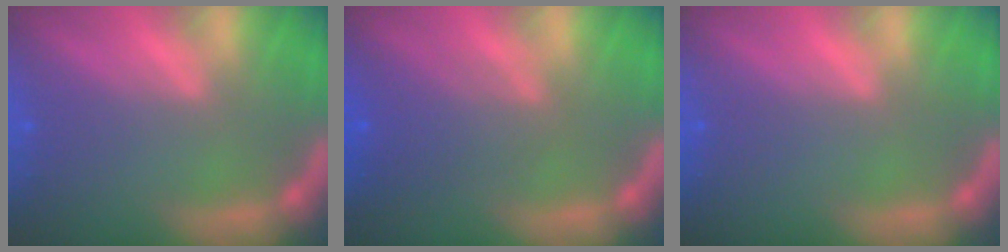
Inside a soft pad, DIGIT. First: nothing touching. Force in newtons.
{"total": 4.0}
{"total": 0.0}